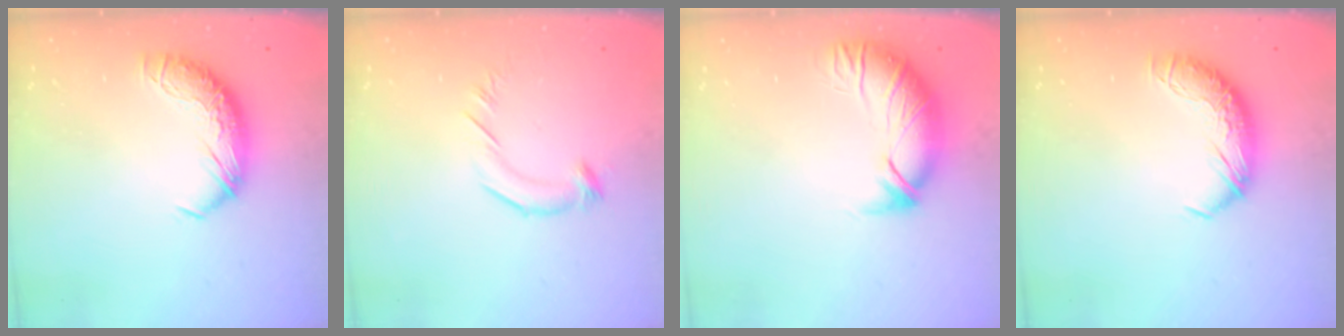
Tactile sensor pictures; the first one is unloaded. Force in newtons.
{"total": 4.0, "press": 3.9, "slide": 0.2}
{"total": 3.0, "press": 1.6, "slide": 2.5}
{"total": 0.0}